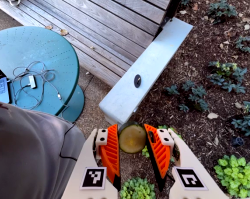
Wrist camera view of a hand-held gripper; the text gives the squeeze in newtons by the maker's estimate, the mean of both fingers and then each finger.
{"total": 9.8, "left": 9.8, "right": 9.8}